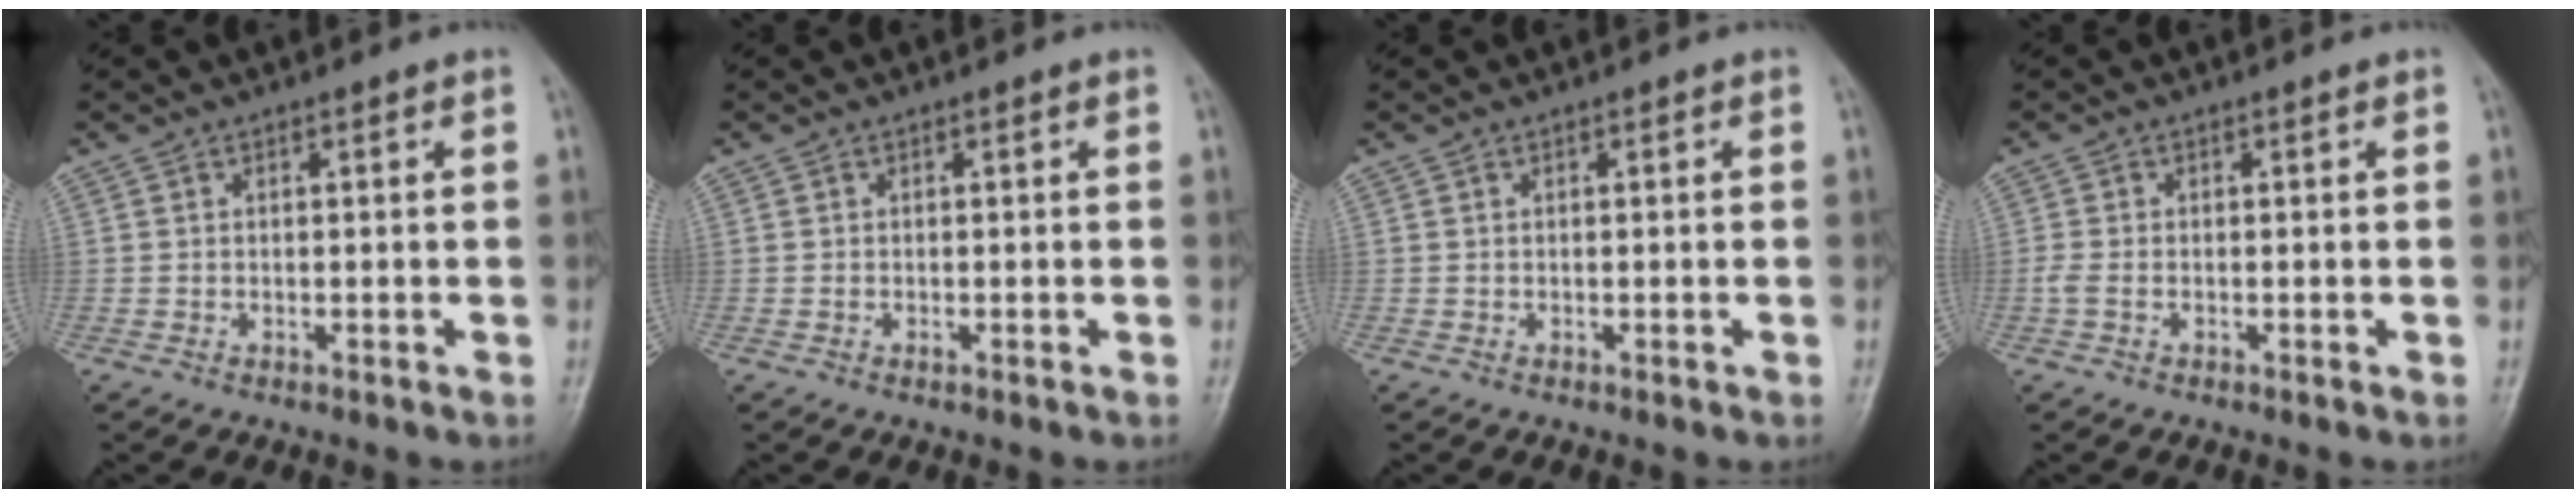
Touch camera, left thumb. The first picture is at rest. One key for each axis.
{"total": 0.0}
{"total": 0.0}
{"total": 1.8, "fx": -0.5, "fy": 1.0, "fz": 1.4, "tx": -0.029, "ty": 0.007, "tz": -0.007}